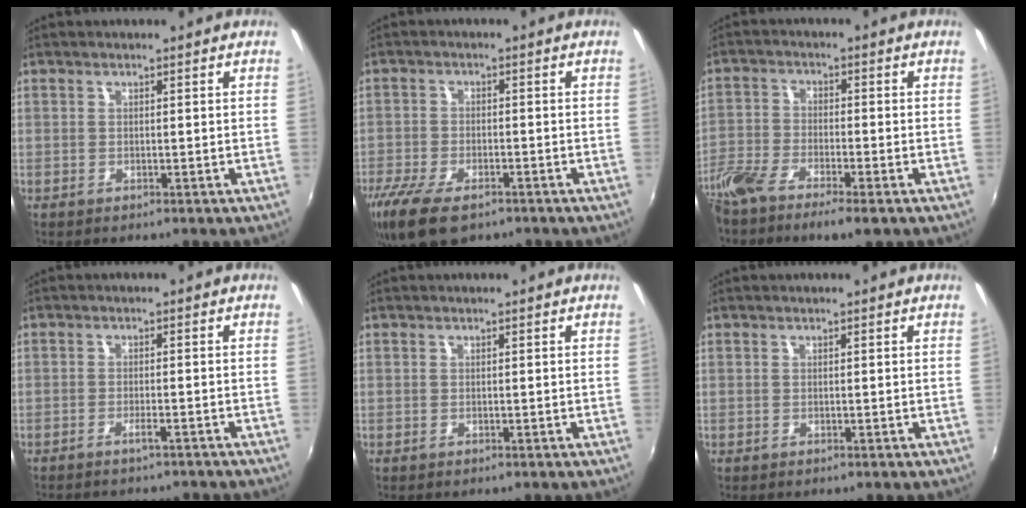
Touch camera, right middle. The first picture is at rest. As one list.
[{"total": 12.3, "force": [-8.2, 5.3, 7.5], "torque": [-0.185, -0.042, -0.146]}, {"total": 8.8, "force": [-6.4, 1.6, 5.8], "torque": [-0.138, -0.020, -0.129]}, {"total": 3.5, "force": [-3.2, 0.5, 1.3], "torque": [-0.037, -0.008, -0.051]}, {"total": 0.0}, {"total": 0.0}]